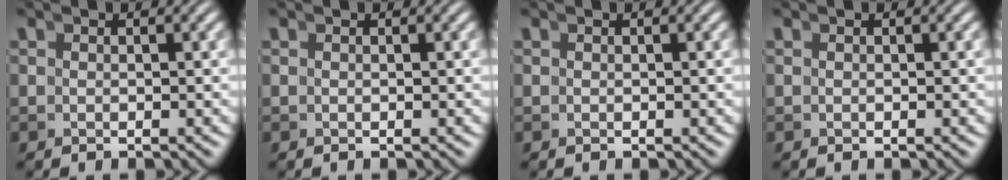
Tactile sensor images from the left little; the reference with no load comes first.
{"total": 0.0}
{"total": 0.0}
{"total": 0.0}